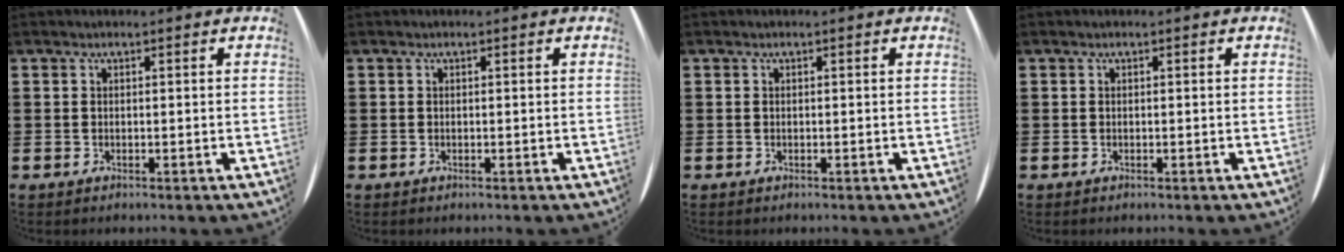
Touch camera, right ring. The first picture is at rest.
{"total": 0.0}
{"total": 0.0}
{"total": 0.0}